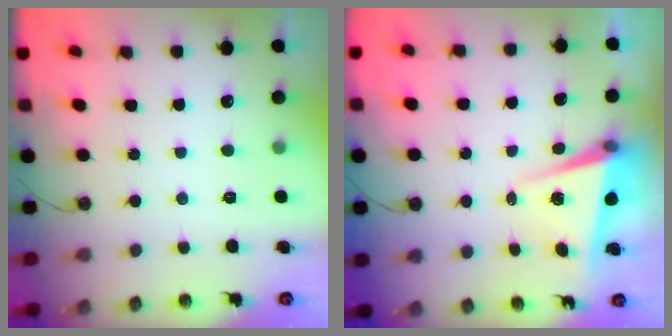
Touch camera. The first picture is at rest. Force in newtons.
{"total": 5.5, "press": 5.4, "slide": 0.8}